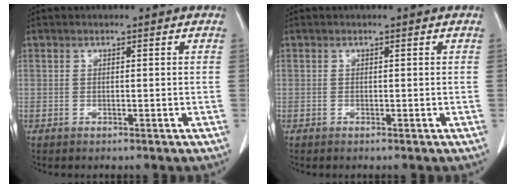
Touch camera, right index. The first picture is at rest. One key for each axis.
{"total": 0.0}